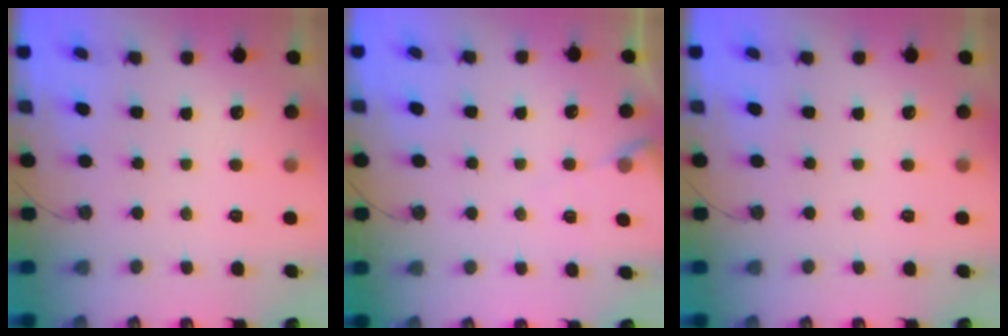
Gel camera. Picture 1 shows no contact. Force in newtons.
{"total": 4.7, "press": 4.7, "slide": 0.6}
{"total": 0.0}